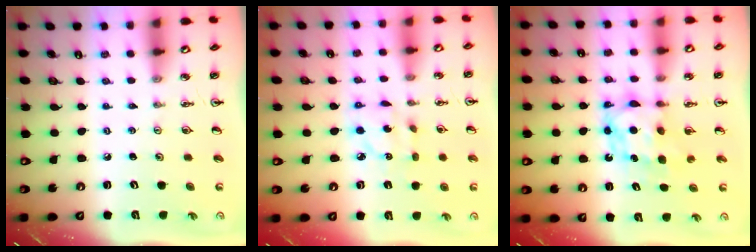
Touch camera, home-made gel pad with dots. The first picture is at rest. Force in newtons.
{"total": 6.8, "press": 6.8, "slide": 0.2}
{"total": 6.7, "press": 6.6, "slide": 0.4}